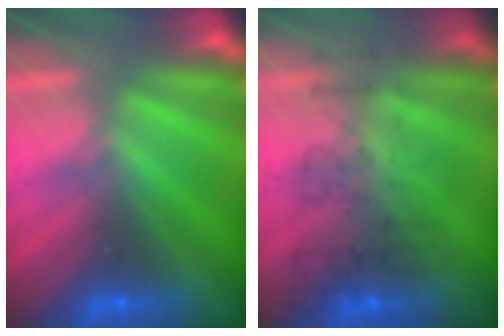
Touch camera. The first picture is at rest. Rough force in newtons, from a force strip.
{"total": 4.4}